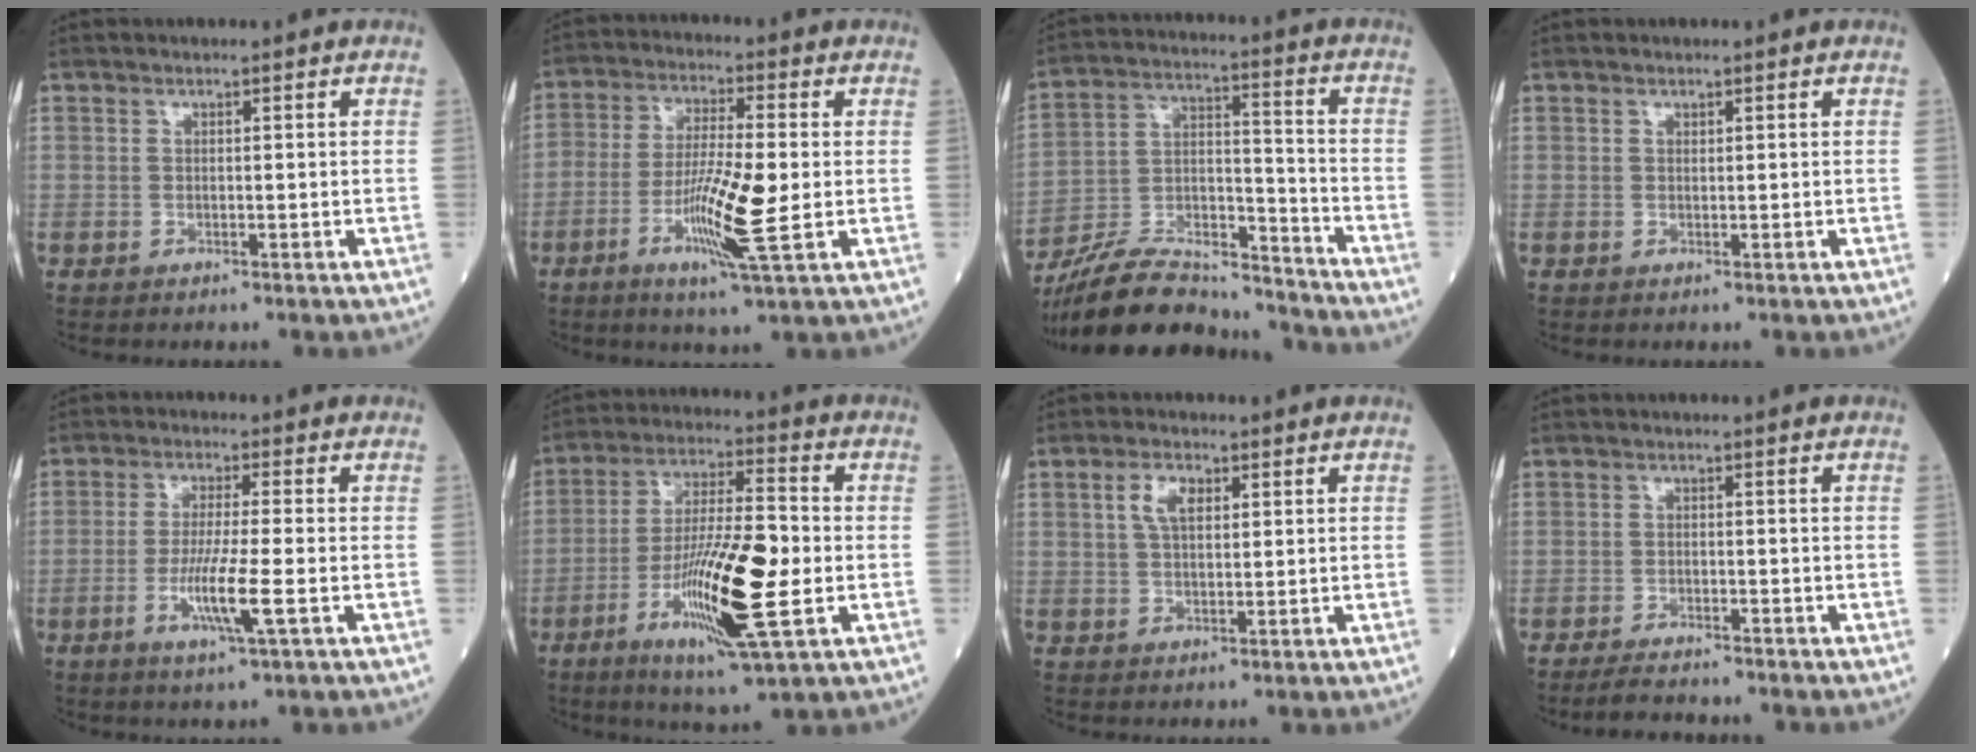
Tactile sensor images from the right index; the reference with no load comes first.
{"total": 10.5, "force": [-2.4, 0.6, 10.2], "torque": [-0.195, -0.012, -0.048]}
{"total": 18.3, "force": [-17.0, 3.3, 5.8], "torque": [-0.118, 0.018, -0.292]}
{"total": 0.0}
{"total": 7.3, "force": [-2.2, -0.3, 6.9], "torque": [-0.135, -0.015, -0.042]}
{"total": 16.1, "force": [-4.0, 2.1, 15.5], "torque": [-0.290, -0.012, -0.067]}
{"total": 4.1, "force": [1.6, 1.8, 3.4], "torque": [-0.069, 0.009, 0.031]}
{"total": 3.8, "force": [-3.5, 0.4, 1.4], "torque": [-0.026, -0.011, -0.060]}